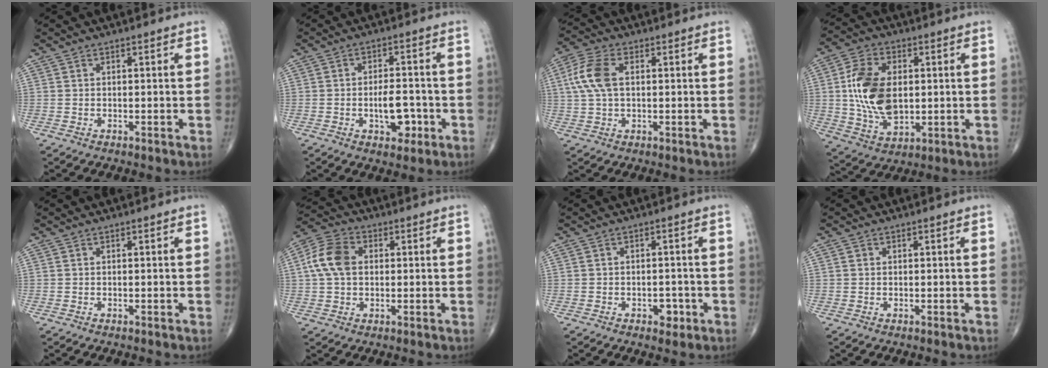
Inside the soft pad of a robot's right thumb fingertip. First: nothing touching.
{"total": 6.5, "force": [-1.9, 3.4, 5.1], "torque": [-0.065, 0.014, -0.025]}
{"total": 8.3, "force": [1.5, 4.7, 6.7], "torque": [-0.160, 0.015, 0.027]}
{"total": 14.9, "force": [1.1, 9.3, 11.7], "torque": [-0.208, -0.004, 0.026]}
{"total": 0.0}
{"total": 9.0, "force": [1.2, 6.4, 6.2], "torque": [-0.124, 0.019, 0.017]}
{"total": 2.8, "force": [-1.2, 1.8, 1.8], "torque": [-0.011, 0.005, -0.013]}
{"total": 0.6, "force": [0.1, 0.5, 0.2], "torque": [-0.001, 0.001, 0.002]}